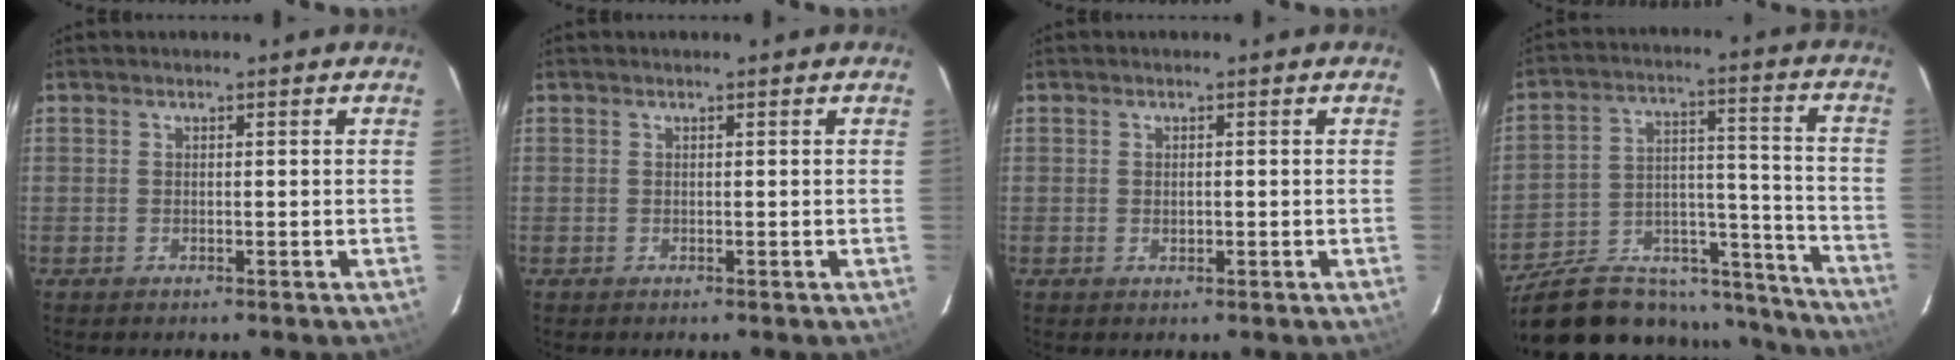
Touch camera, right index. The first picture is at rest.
{"total": 0.0}
{"total": 1.0, "force": [-0.1, 0.7, 0.8], "torque": [-0.013, 0.002, -0.001]}
{"total": 28.1, "force": [-22.5, 12.2, 11.6], "torque": [-0.199, 0.047, -0.301]}